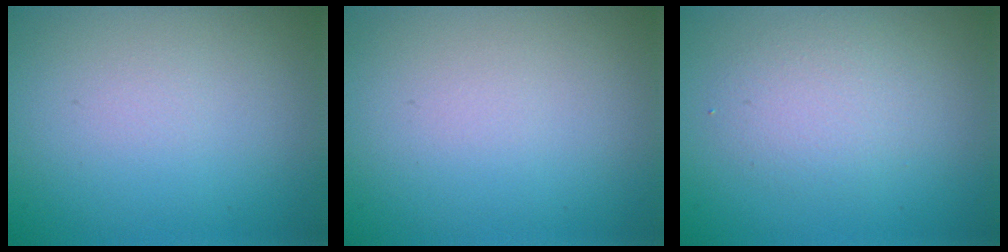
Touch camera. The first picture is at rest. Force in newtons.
{"total": 0.0}
{"total": 2.4, "press": 2.4, "slide": 0.2}